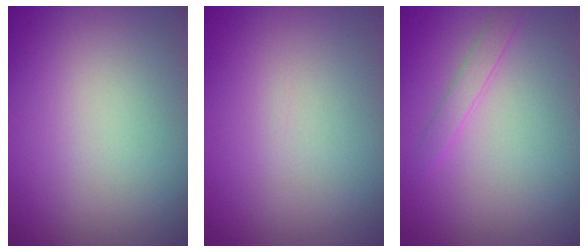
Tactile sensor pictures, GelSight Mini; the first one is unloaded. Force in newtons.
{"total": 0.0}
{"total": 1.3, "press": 1.3, "slide": 0.0}